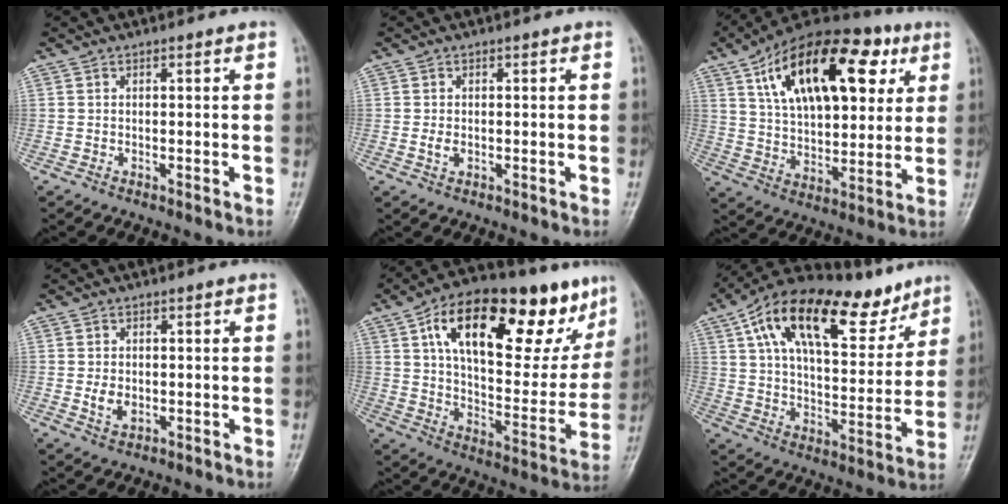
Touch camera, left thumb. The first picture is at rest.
{"total": 1.7, "force": [-0.2, 1.1, 1.2], "torque": [-0.023, -0.001, -0.005]}
{"total": 25.3, "force": [9.7, 13.3, 19.2], "torque": [-0.275, -0.004, 0.154]}
{"total": 3.2, "force": [-0.4, 2.3, 2.3], "torque": [-0.037, -0.003, -0.003]}
{"total": 30.0, "force": [14.8, 12.9, 22.7], "torque": [-0.299, 0.000, 0.235]}
{"total": 24.1, "force": [14.4, 10.6, 16.2], "torque": [-0.226, -0.021, 0.241]}